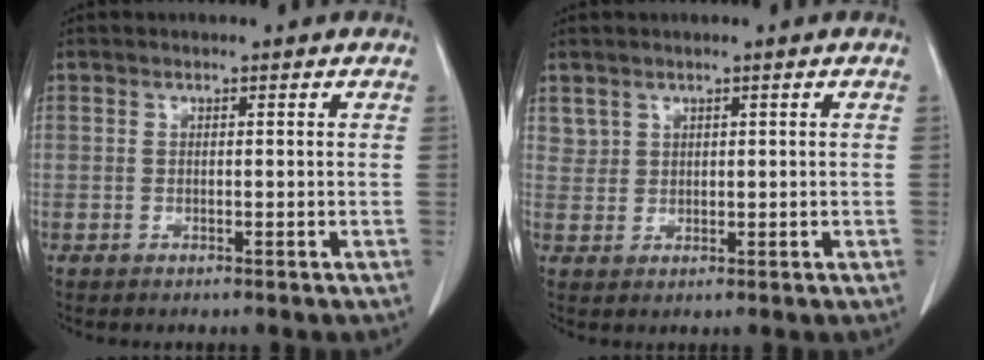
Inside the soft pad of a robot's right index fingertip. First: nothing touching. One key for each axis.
{"total": 1.8, "fx": 1.2, "fy": 1.3, "fz": 0.0, "tx": 0.009, "ty": 0.005, "tz": 0.023}